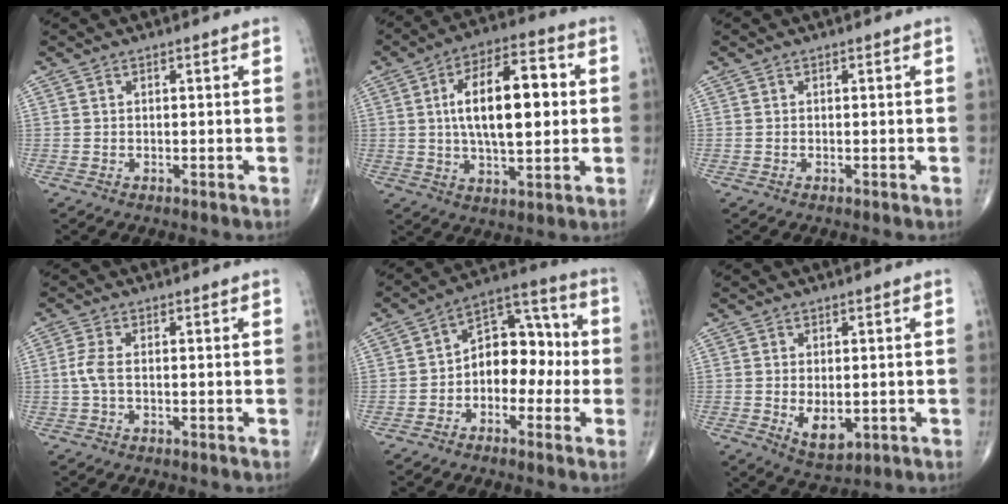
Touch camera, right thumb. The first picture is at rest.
{"total": 17.0, "force": [2.0, 7.5, 15.2], "torque": [-0.231, 0.014, 0.029]}
{"total": 0.0}
{"total": 2.9, "force": [-0.2, 1.1, 2.7], "torque": [-0.073, -0.001, -0.009]}
{"total": 11.2, "force": [-1.7, 7.7, 8.0], "torque": [-0.080, 0.047, -0.045]}
{"total": 6.0, "force": [-0.9, 3.4, 4.9], "torque": [-0.071, -0.014, -0.004]}